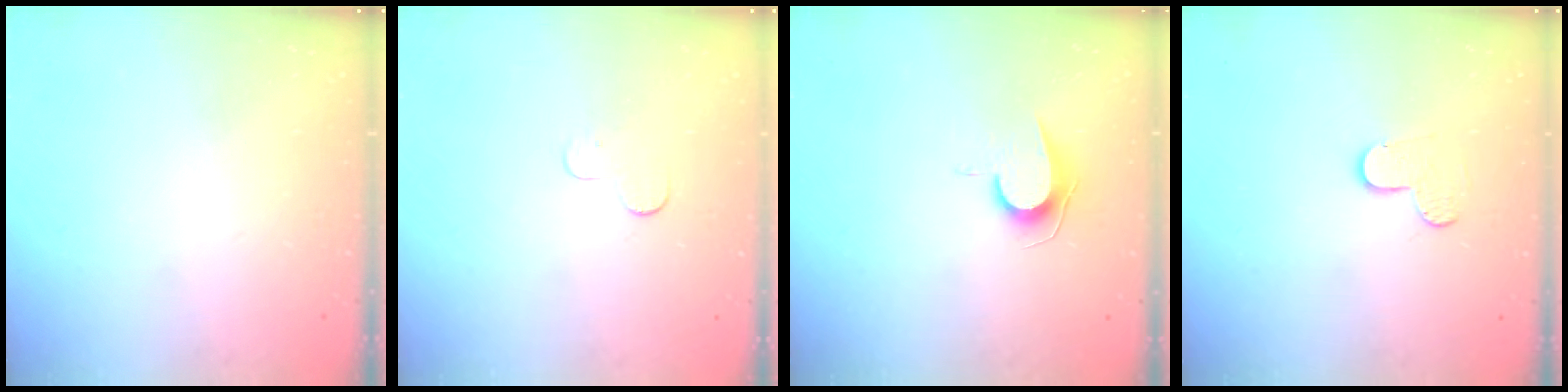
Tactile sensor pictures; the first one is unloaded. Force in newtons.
{"total": 2.9, "press": 2.9, "slide": 0.3}
{"total": 6.8, "press": 6.8, "slide": 0.7}
{"total": 4.1, "press": 4.1, "slide": 0.3}